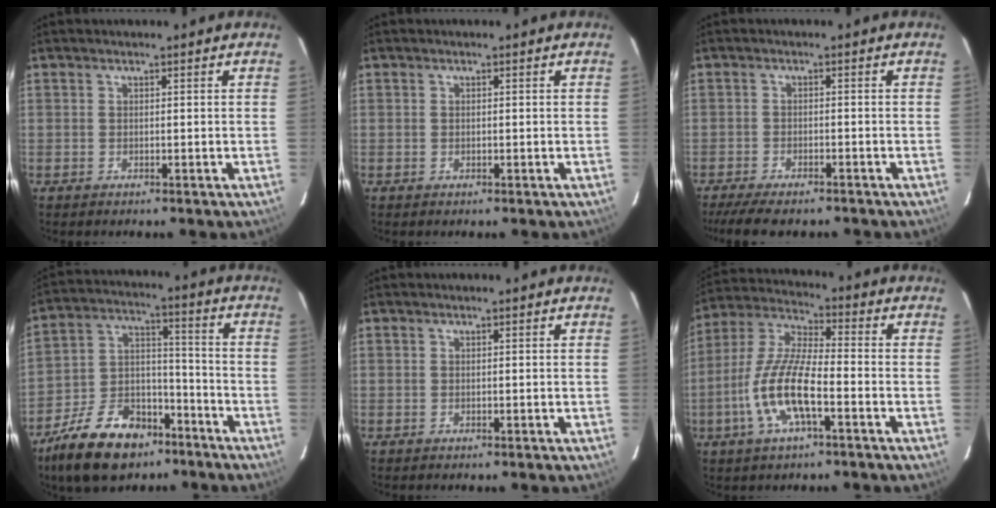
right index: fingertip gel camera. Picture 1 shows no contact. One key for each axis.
{"total": 0.0}
{"total": 9.4, "fx": -7.8, "fy": 2.4, "fz": 4.7, "tx": -0.109, "ty": -0.028, "tz": -0.127}
{"total": 18.1, "fx": -11.9, "fy": 9.9, "fz": 9.2, "tx": -0.202, "ty": 0.018, "tz": -0.193}
{"total": 0.0}
{"total": 13.4, "fx": -5.0, "fy": 3.5, "fz": 11.9, "tx": -0.253, "ty": -0.004, "tz": -0.098}